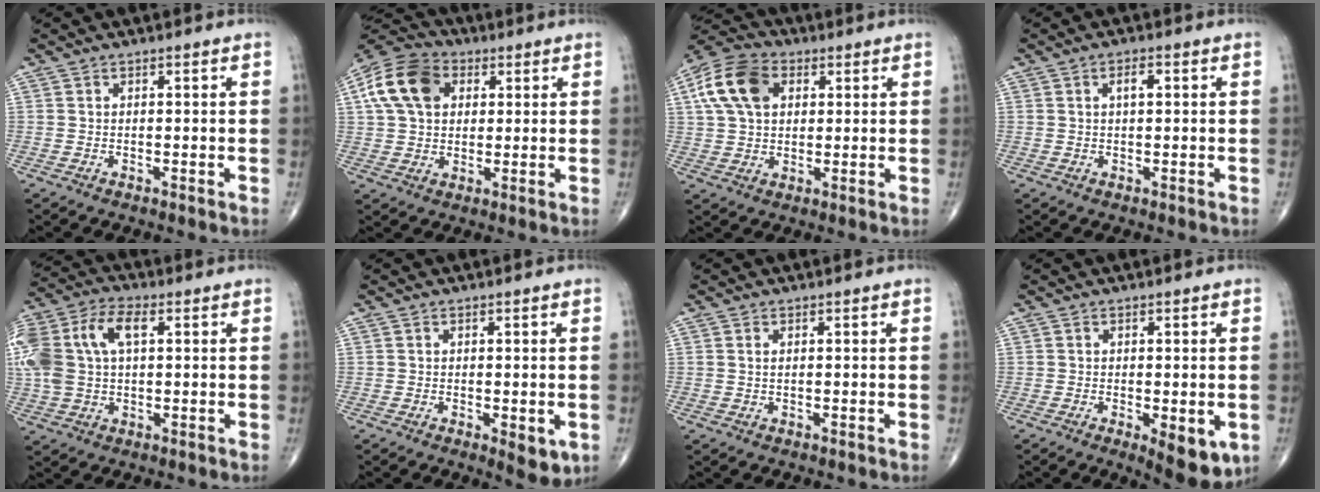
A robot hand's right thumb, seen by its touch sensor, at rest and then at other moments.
{"total": 13.0, "force": [3.7, 9.3, 8.3], "torque": [-0.144, 0.013, 0.055]}
{"total": 12.3, "force": [3.6, 8.3, 8.3], "torque": [-0.150, 0.014, 0.058]}
{"total": 2.3, "force": [0.6, 0.9, 2.0], "torque": [-0.032, 0.001, 0.009]}
{"total": 17.8, "force": [3.9, 10.5, 13.8], "torque": [-0.335, 0.032, 0.070]}
{"total": 4.1, "force": [-0.9, 1.7, 3.6], "torque": [-0.039, -0.010, -0.007]}
{"total": 0.5, "force": [0.2, 0.1, 0.4], "torque": [-0.012, 0.002, 0.006]}
{"total": 7.6, "force": [-2.3, 3.0, 6.6], "torque": [-0.077, -0.016, -0.025]}